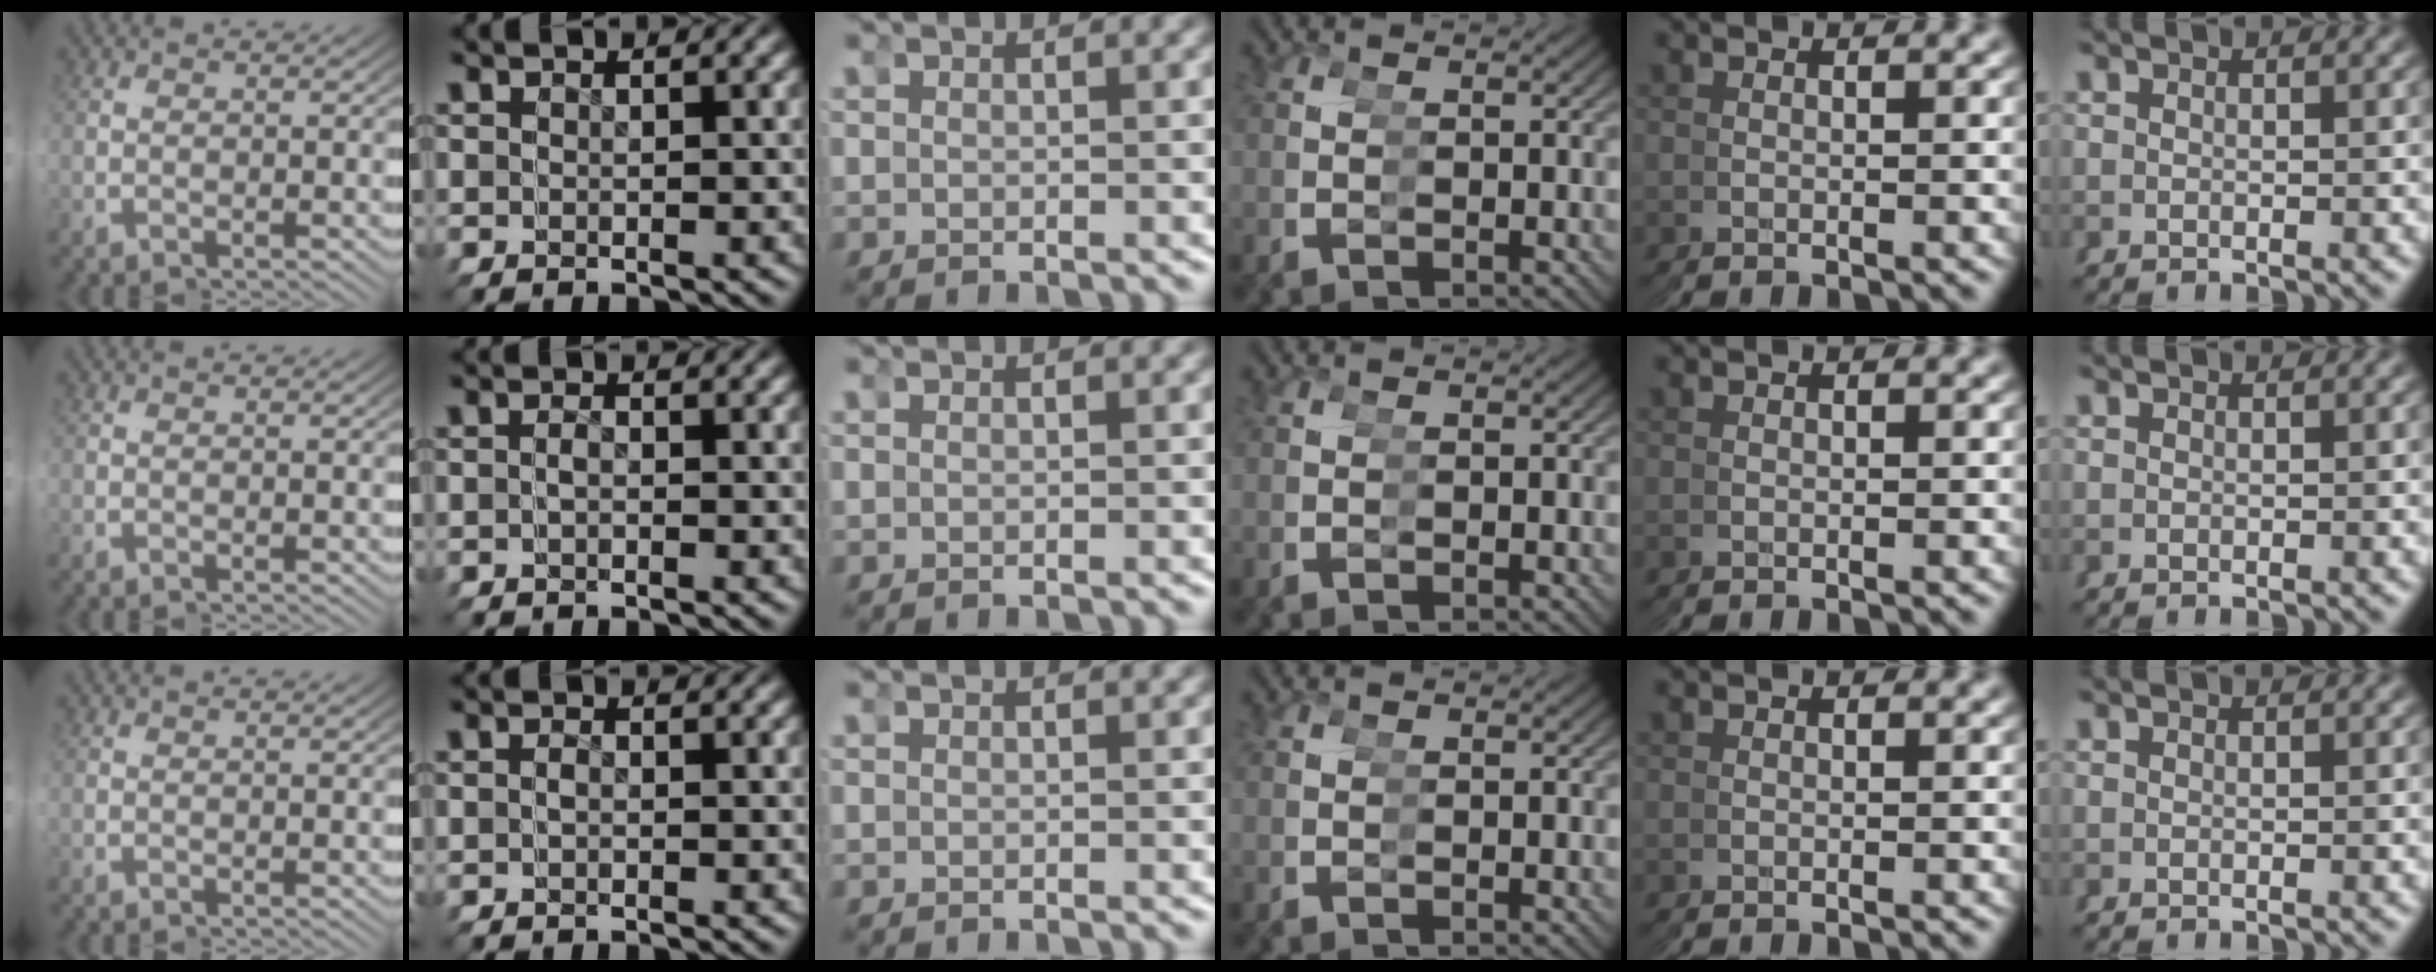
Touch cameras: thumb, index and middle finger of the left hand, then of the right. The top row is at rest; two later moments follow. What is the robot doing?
{"motion": "reach", "object": "condiment"}